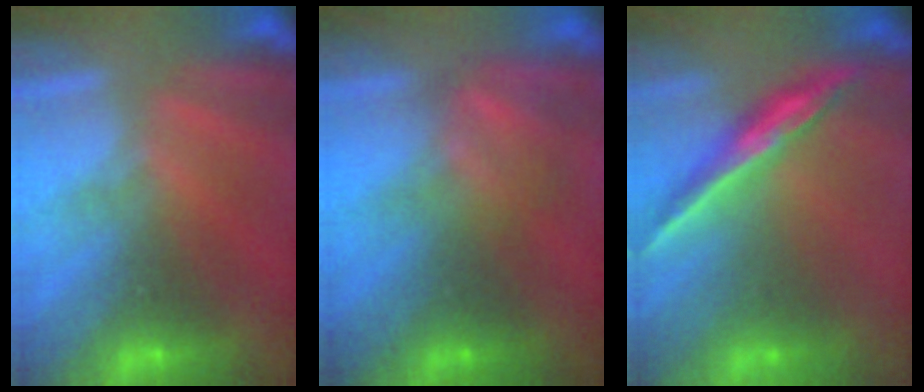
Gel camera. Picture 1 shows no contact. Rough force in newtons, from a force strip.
{"total": 3.0}
{"total": 1.6}